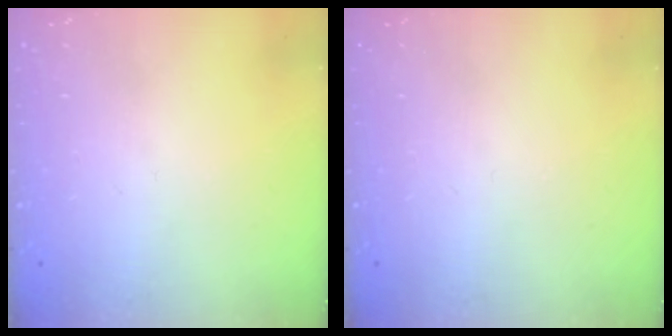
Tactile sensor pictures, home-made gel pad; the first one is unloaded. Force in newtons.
{"total": 0.0}